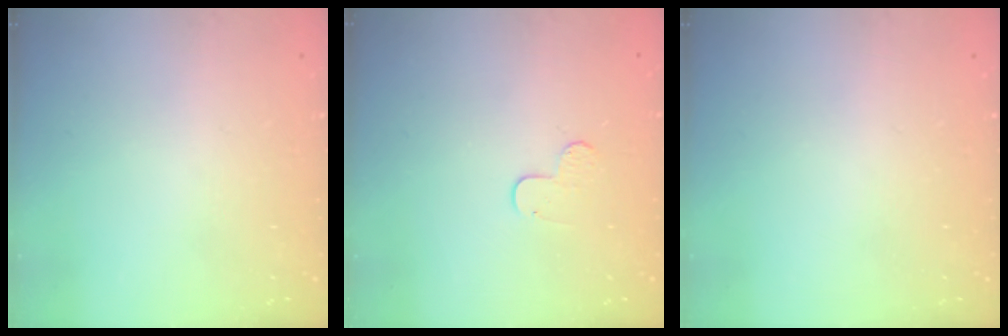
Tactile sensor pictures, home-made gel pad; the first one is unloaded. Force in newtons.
{"total": 5.5, "press": 5.5, "slide": 0.5}
{"total": 0.0}